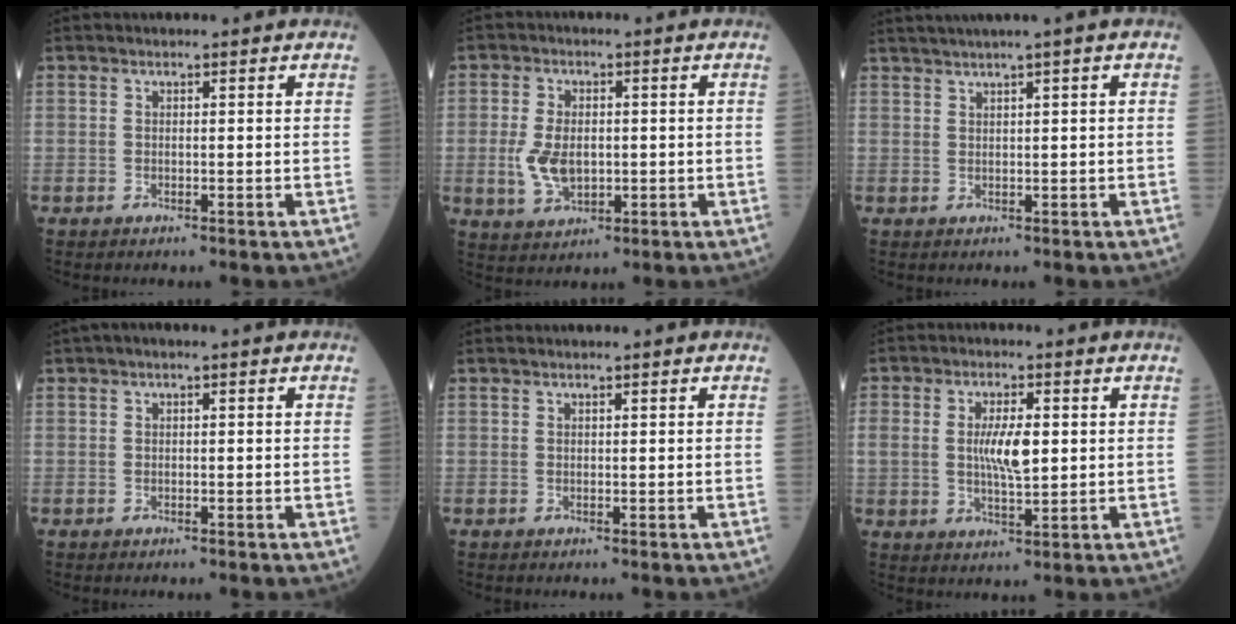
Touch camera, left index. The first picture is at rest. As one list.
[{"total": 6.3, "force": [-0.6, 3.9, 5.0], "torque": [-0.114, 0.000, 0.001]}, {"total": 3.8, "force": [2.8, -1.1, 2.4], "torque": [-0.043, 0.015, 0.059]}, {"total": 0.7, "force": [0.1, 0.3, 0.6], "torque": [-0.010, 0.006, 0.003]}, {"total": 0.0}, {"total": 6.3, "force": [0.6, 2.1, 5.9], "torque": [-0.119, 0.004, 0.017]}]